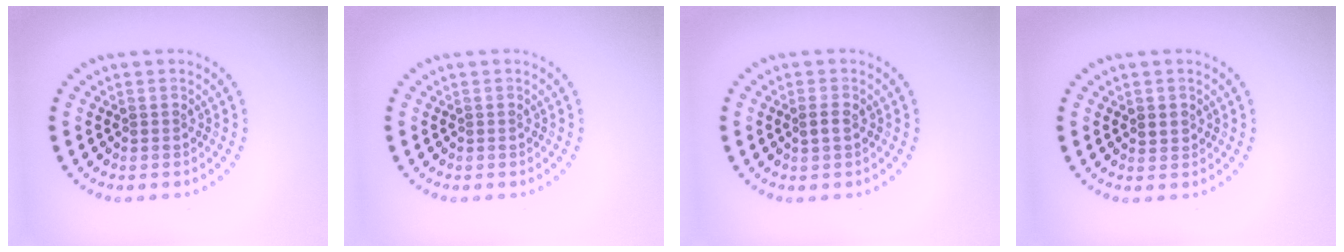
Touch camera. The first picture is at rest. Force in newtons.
{"total": 0.0}
{"total": 1.1, "press": 1.0, "slide": 0.4}
{"total": 1.3, "press": 1.2, "slide": 0.3}